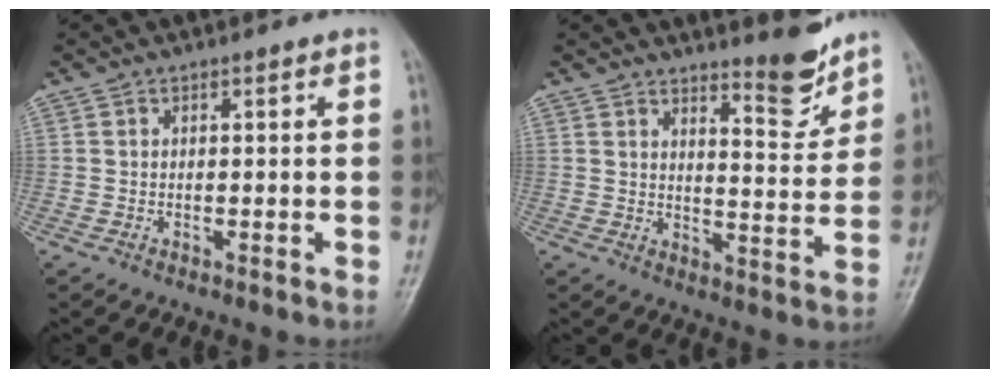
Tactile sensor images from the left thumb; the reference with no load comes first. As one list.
[{"total": 7.3, "force": [6.3, 1.3, 3.4], "torque": [-0.033, -0.063, 0.098]}]